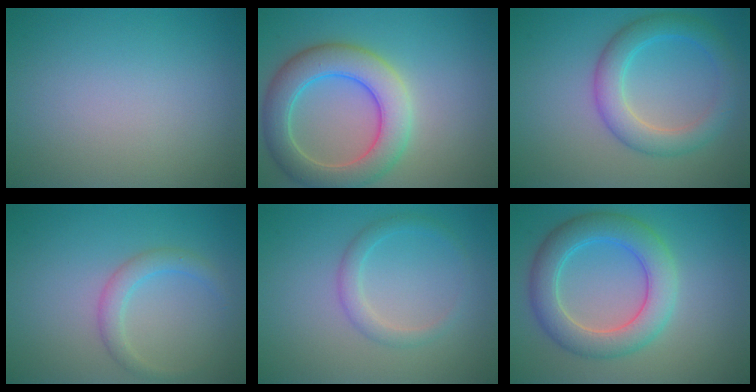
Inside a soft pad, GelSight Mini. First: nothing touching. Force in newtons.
{"total": 6.8, "press": 6.8, "slide": 0.7}
{"total": 4.2, "press": 4.2, "slide": 0.2}
{"total": 2.1, "press": 2.1, "slide": 0.0}
{"total": 1.8, "press": 1.8, "slide": 0.1}
{"total": 5.8, "press": 5.8, "slide": 0.2}